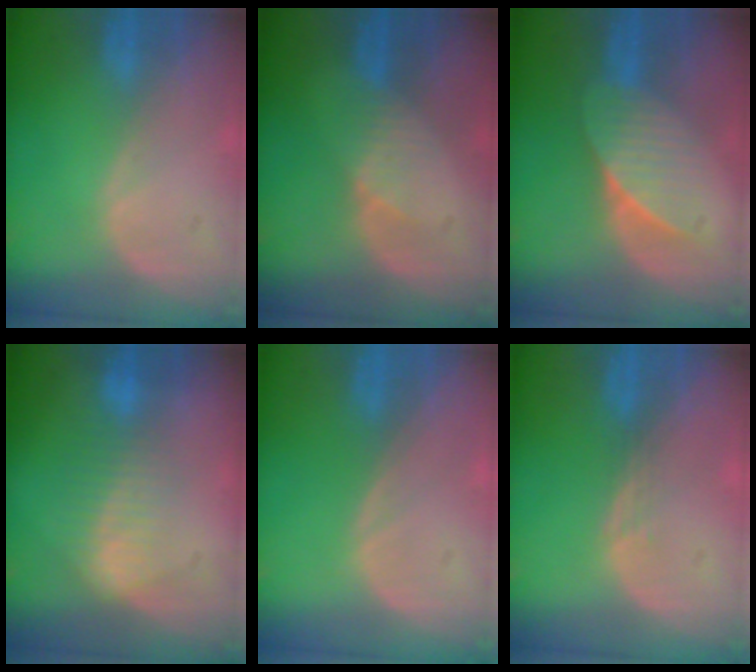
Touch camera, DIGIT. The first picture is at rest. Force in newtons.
{"total": 2.7, "press": 2.7, "slide": 0.3}
{"total": 7.2, "press": 6.4, "slide": 3.3}
{"total": 7.2, "press": 6.2, "slide": 3.8}
{"total": 0.0}
{"total": 1.1, "press": 0.9, "slide": 0.7}